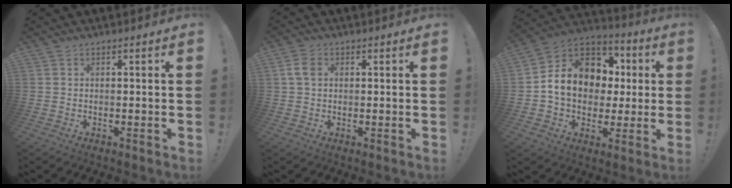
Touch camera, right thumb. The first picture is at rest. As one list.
[{"total": 4.4, "force": [1.0, 3.0, 3.1], "torque": [-0.057, 0.008, 0.022]}, {"total": 15.9, "force": [2.2, 12.7, 9.2], "torque": [-0.128, 0.003, 0.052]}]